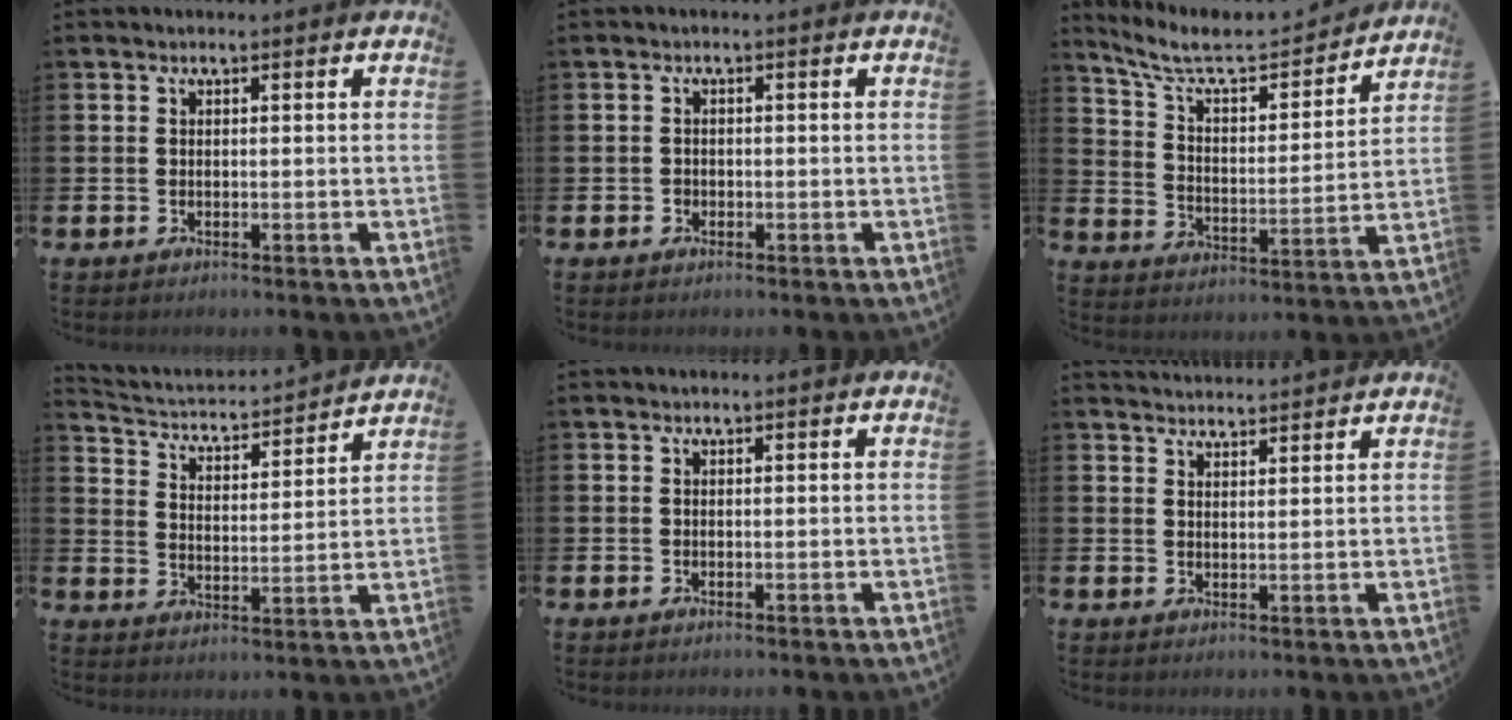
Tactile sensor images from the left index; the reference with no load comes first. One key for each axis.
{"total": 0.9, "fx": -0.4, "fy": 0.8, "fz": 0.1, "tx": -0.004, "ty": 0.005, "tz": -0.010}
{"total": 7.8, "fx": 6.8, "fy": 2.2, "fz": 3.1, "tx": -0.098, "ty": -0.047, "tz": 0.114}
{"total": 3.5, "fx": 3.4, "fy": 0.8, "fz": 0.6, "tx": -0.037, "ty": -0.039, "tz": 0.049}
{"total": 0.0}
{"total": 2.7, "fx": 2.7, "fy": 0.0, "fz": -0.1, "tx": -0.001, "ty": -0.016, "tz": 0.048}